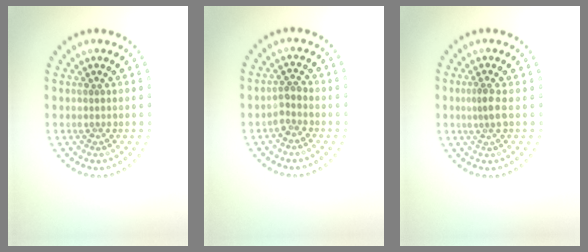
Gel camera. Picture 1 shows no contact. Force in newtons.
{"total": 1.6, "press": 1.3, "slide": 1.0}
{"total": 1.6, "press": 1.3, "slide": 1.0}